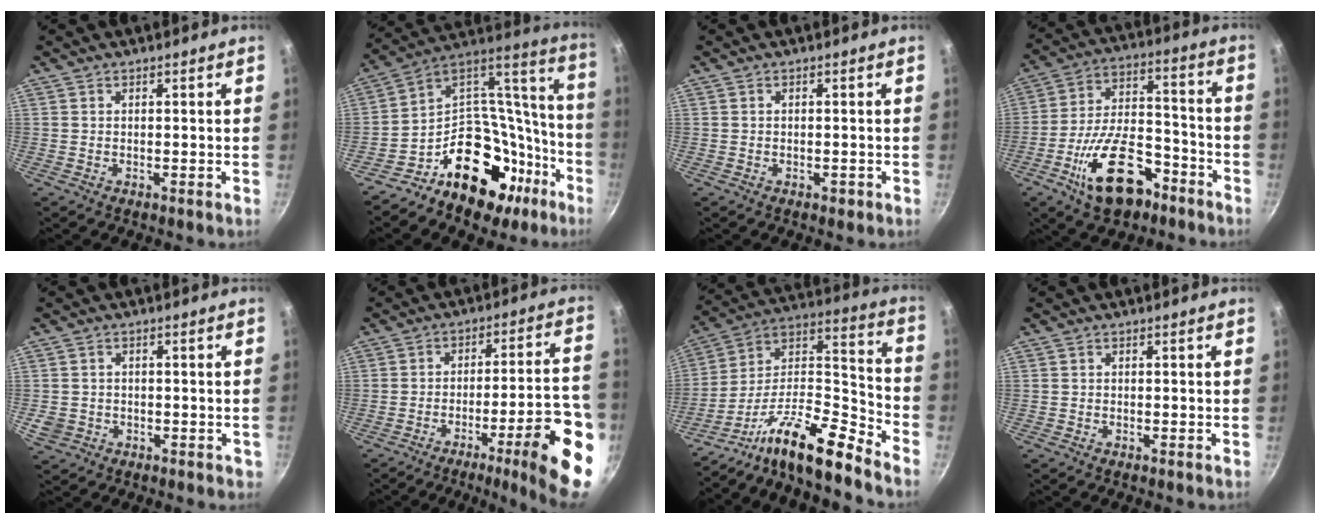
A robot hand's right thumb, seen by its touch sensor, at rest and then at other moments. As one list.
[{"total": 27.6, "force": [-14.3, 18.0, 15.2], "torque": [-0.172, 0.135, -0.211]}, {"total": 1.1, "force": [-0.5, 0.6, 0.8], "torque": [-0.012, 0.000, -0.002]}, {"total": 18.0, "force": [-9.4, 9.2, 12.3], "torque": [-0.191, 0.063, -0.151]}, {"total": 4.1, "force": [-0.8, 3.6, 1.8], "torque": [-0.023, 0.004, -0.002]}, {"total": 18.8, "force": [-8.3, 3.8, 16.4], "torque": [-0.197, 0.042, -0.112]}, {"total": 19.8, "force": [-14.0, 5.0, 13.0], "torque": [-0.189, 0.105, -0.259]}, {"total": 0.0}]